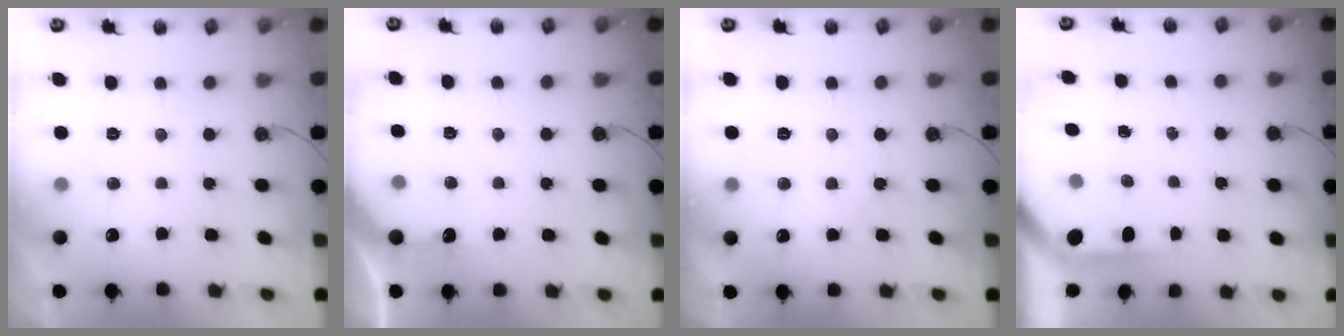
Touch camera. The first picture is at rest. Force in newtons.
{"total": 3.2, "press": 3.2, "slide": 0.5}
{"total": 3.4, "press": 3.4, "slide": 0.6}
{"total": 3.6, "press": 3.6, "slide": 0.4}